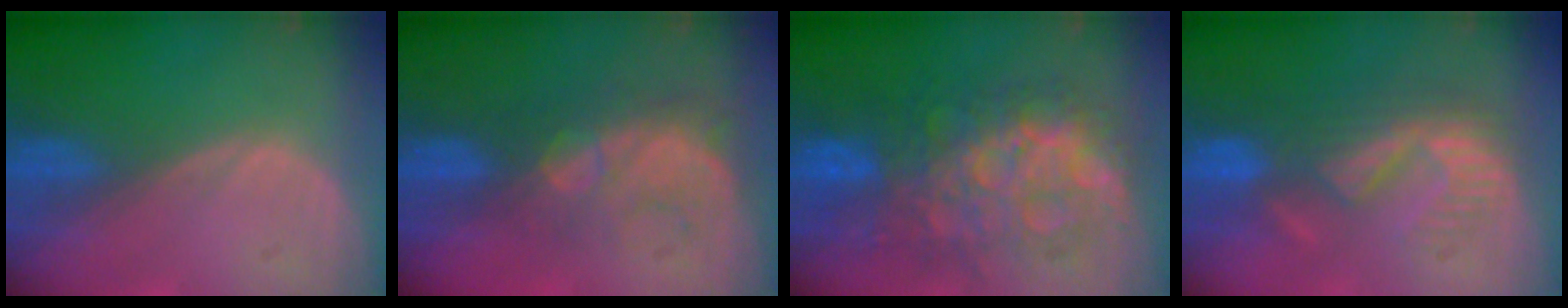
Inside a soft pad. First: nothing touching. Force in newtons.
{"total": 8.8, "press": 7.6, "slide": 4.4}
{"total": 12.4, "press": 12.4, "slide": 1.2}
{"total": 8.7, "press": 8.2, "slide": 3.0}